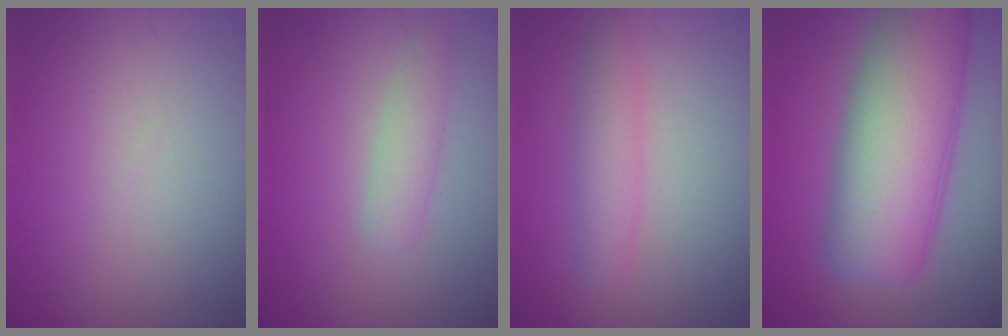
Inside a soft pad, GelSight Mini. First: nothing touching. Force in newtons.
{"total": 2.2, "press": 2.2, "slide": 0.1}
{"total": 2.7, "press": 2.7, "slide": 0.2}
{"total": 12.1, "press": 12.1, "slide": 0.4}